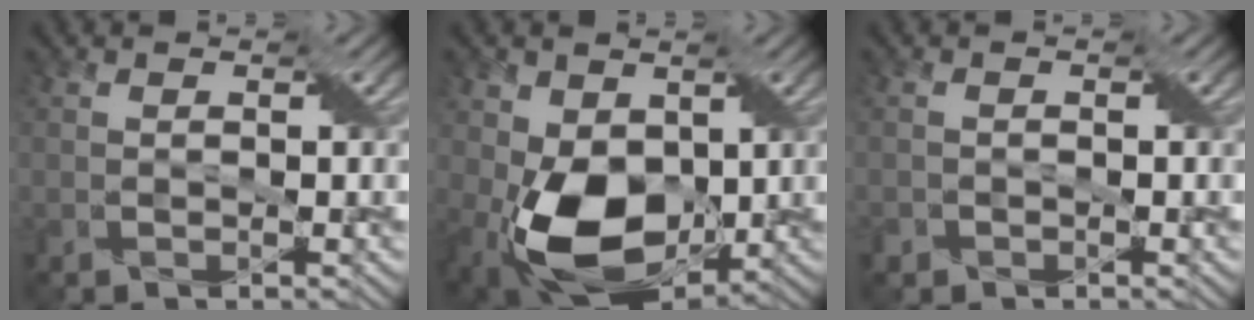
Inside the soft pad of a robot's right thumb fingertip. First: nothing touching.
{"total": 13.0, "force": [-1.0, 8.8, 9.5], "torque": [-0.208, -0.028, -0.020]}
{"total": 1.1, "force": [-0.7, 0.8, 0.1], "torque": [-0.003, -0.002, -0.016]}